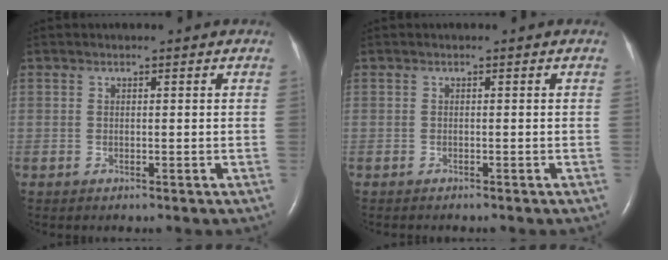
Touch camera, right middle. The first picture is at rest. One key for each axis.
{"total": 1.4, "fx": -1.2, "fy": 0.3, "fz": 0.6, "tx": -0.011, "ty": -0.003, "tz": -0.012}